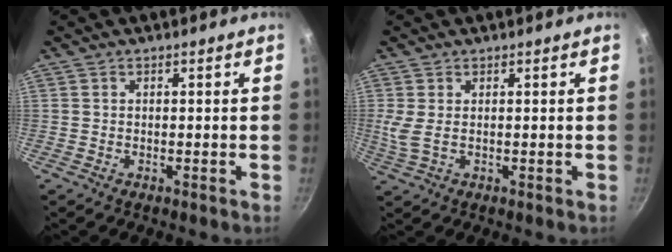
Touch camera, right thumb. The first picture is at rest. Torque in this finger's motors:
{"motor_torque": [2.23, 2.19, 0.43, -0.04, 0.00]}